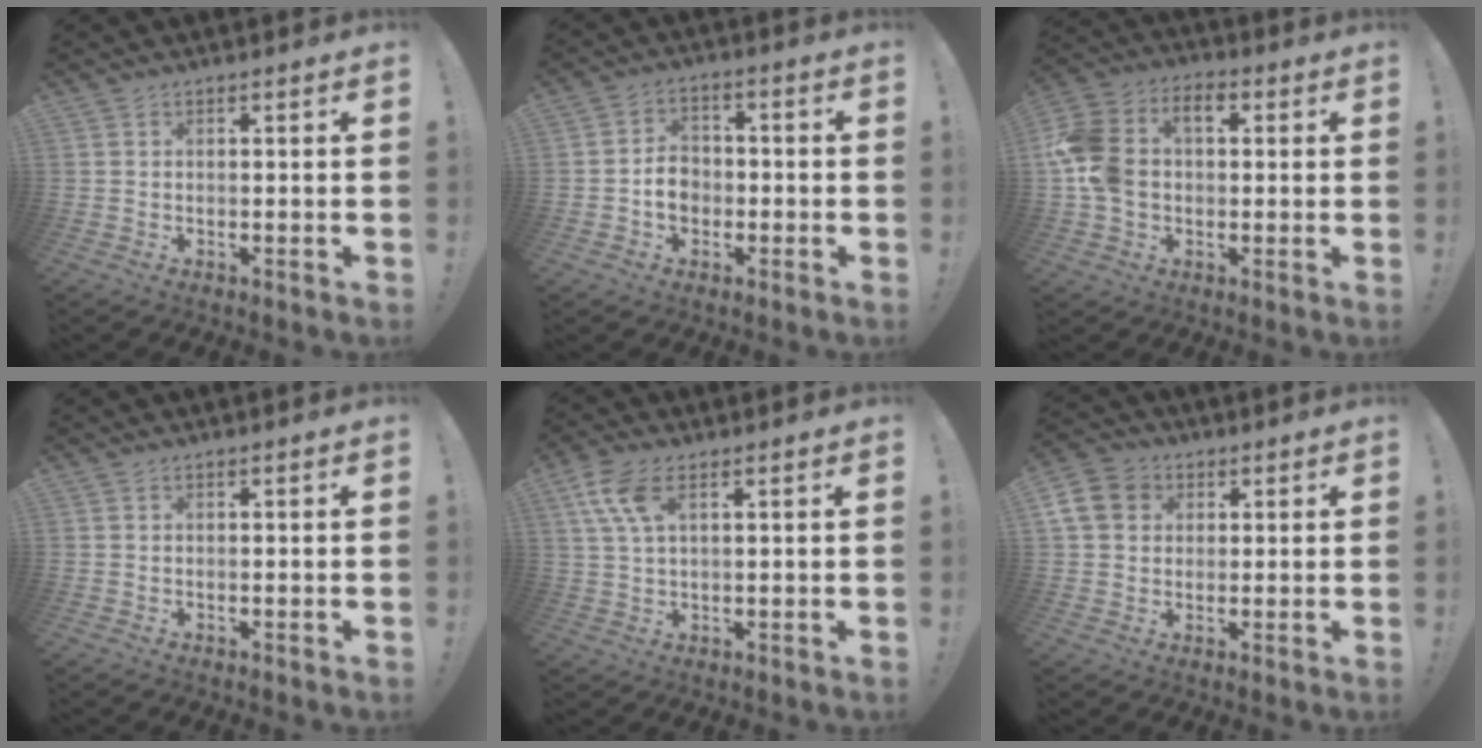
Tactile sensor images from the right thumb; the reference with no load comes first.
{"total": 6.7, "force": [-1.4, 5.7, 3.3], "torque": [-0.035, 0.010, -0.027]}
{"total": 14.0, "force": [1.6, 10.5, 9.1], "torque": [-0.192, 0.009, 0.030]}
{"total": 0.0}
{"total": 8.9, "force": [3.9, 4.6, 6.4], "torque": [-0.130, -0.006, 0.076]}
{"total": 9.4, "force": [2.6, 8.0, 4.2], "torque": [-0.081, -0.002, 0.054]}